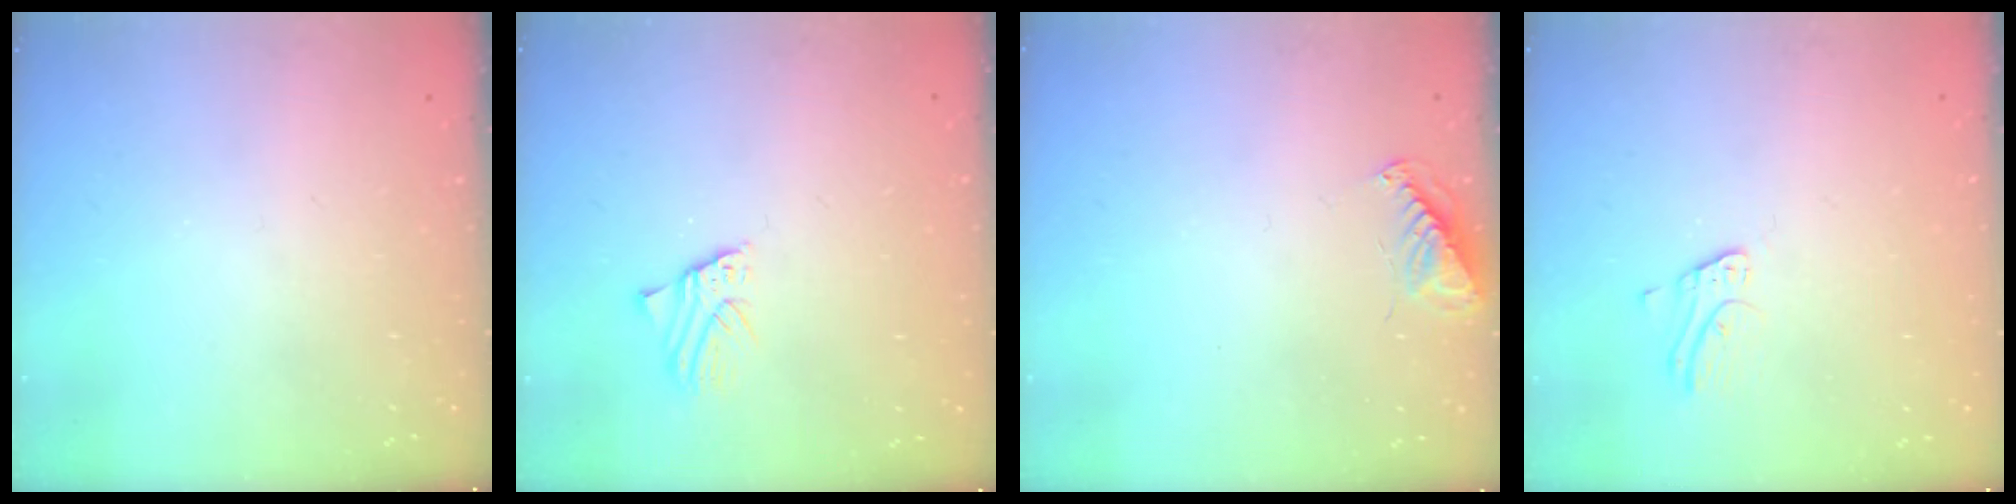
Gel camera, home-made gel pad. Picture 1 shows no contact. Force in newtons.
{"total": 1.8, "press": 1.8, "slide": 0.2}
{"total": 7.6, "press": 7.6, "slide": 0.6}
{"total": 2.5, "press": 2.5, "slide": 0.2}